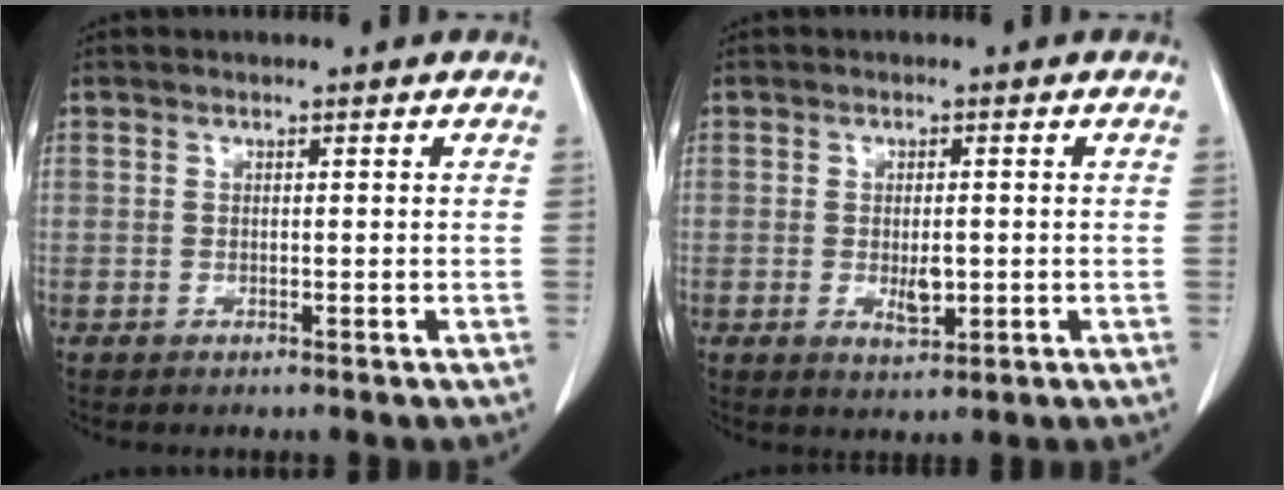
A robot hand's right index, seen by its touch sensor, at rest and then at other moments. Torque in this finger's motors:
{"motor_torque": [0.24, 0.22, 0.16, 0.05]}